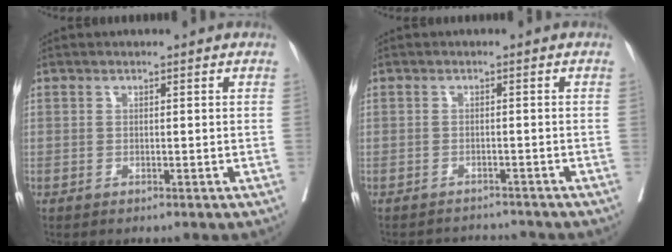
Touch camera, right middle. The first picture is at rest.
{"total": 3.5, "force": [-3.5, 0.1, -0.6], "torque": [0.014, 0.000, -0.051]}